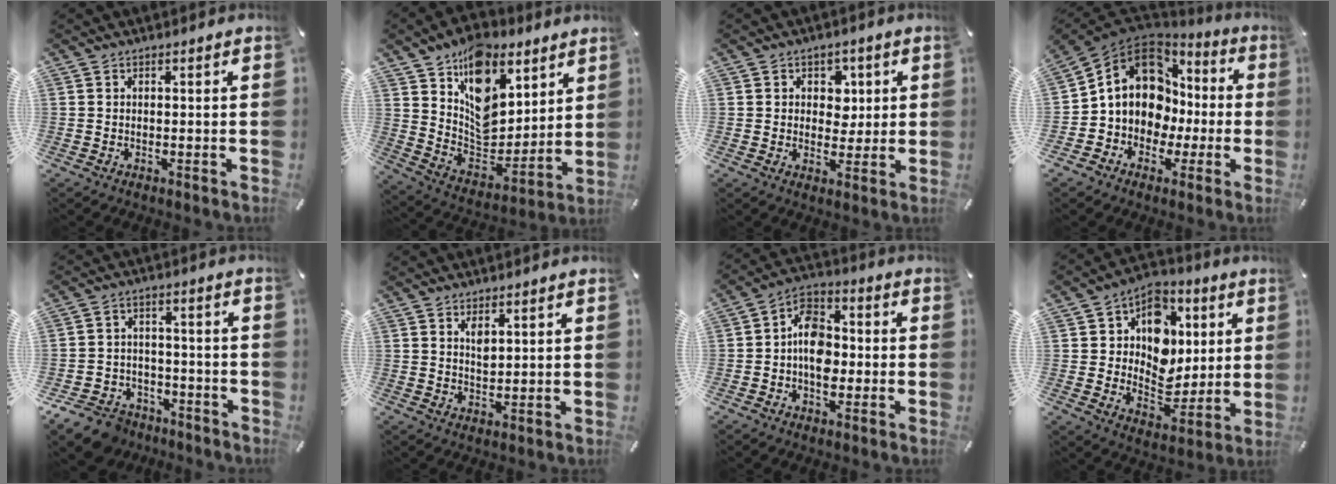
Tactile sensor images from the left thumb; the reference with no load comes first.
{"total": 14.5, "force": [7.3, 10.6, 6.7], "torque": [-0.090, -0.066, 0.135]}
{"total": 4.8, "force": [1.0, 4.1, 2.2], "torque": [-0.022, -0.002, 0.010]}
{"total": 13.7, "force": [1.2, 11.9, 6.7], "torque": [-0.138, -0.004, 0.030]}
{"total": 9.1, "force": [-6.8, 5.6, 2.5], "torque": [-0.047, 0.042, -0.124]}
{"total": 2.9, "force": [1.8, 1.4, 1.8], "torque": [-0.032, -0.006, 0.031]}
{"total": 9.8, "force": [-1.8, 7.0, 6.5], "torque": [-0.117, 0.019, -0.031]}
{"total": 12.7, "force": [2.6, 11.1, 5.7], "torque": [-0.077, -0.020, 0.050]}